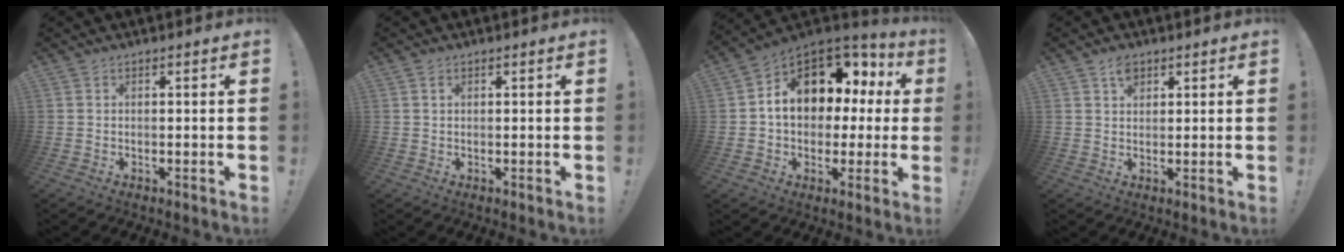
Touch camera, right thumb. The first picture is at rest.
{"total": 0.9, "force": [0.4, 0.6, 0.5], "torque": [-0.009, 0.000, 0.007]}
{"total": 13.7, "force": [4.1, 10.2, 8.1], "torque": [-0.122, -0.020, 0.082]}
{"total": 3.3, "force": [2.1, 2.1, 1.4], "torque": [-0.016, -0.006, 0.036]}